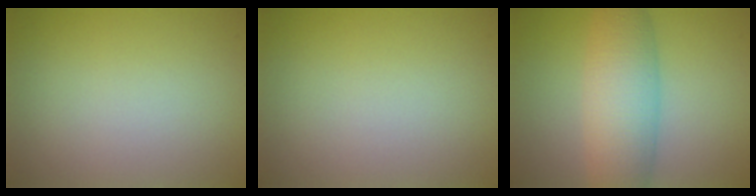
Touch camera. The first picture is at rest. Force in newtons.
{"total": 0.0}
{"total": 6.7, "press": 6.7, "slide": 0.1}